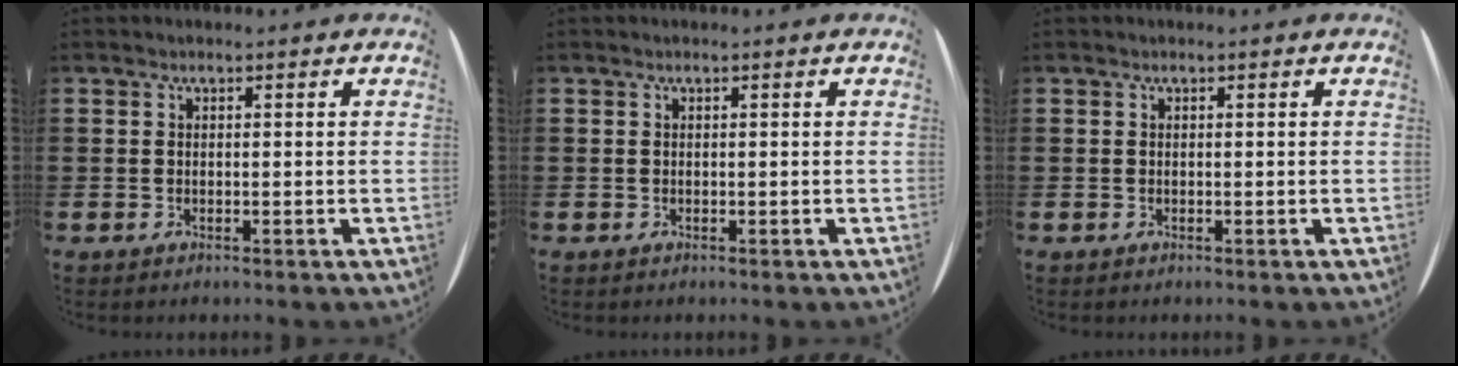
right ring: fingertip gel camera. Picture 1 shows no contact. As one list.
[{"total": 0.0}, {"total": 0.0}]